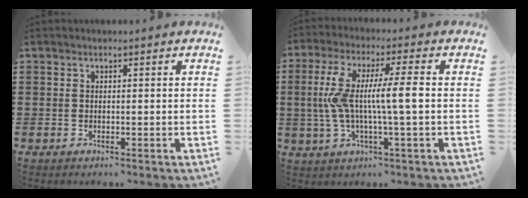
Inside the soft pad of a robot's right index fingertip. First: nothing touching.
{"total": 9.4, "force": [-0.3, 0.9, 9.3], "torque": [-0.183, -0.003, -0.015]}